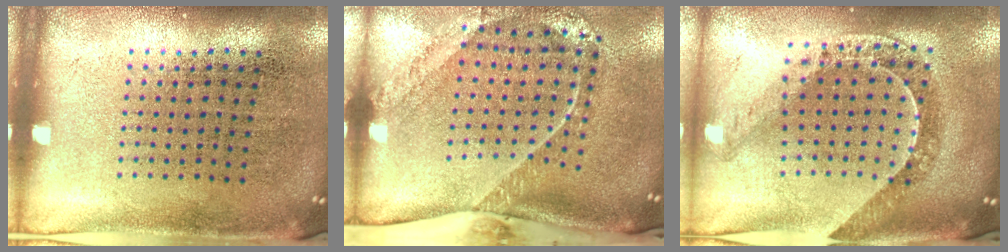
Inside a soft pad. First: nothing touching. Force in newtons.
{"total": 2.6, "press": 1.7, "slide": 2.0}
{"total": 1.0, "press": 1.0, "slide": 0.3}